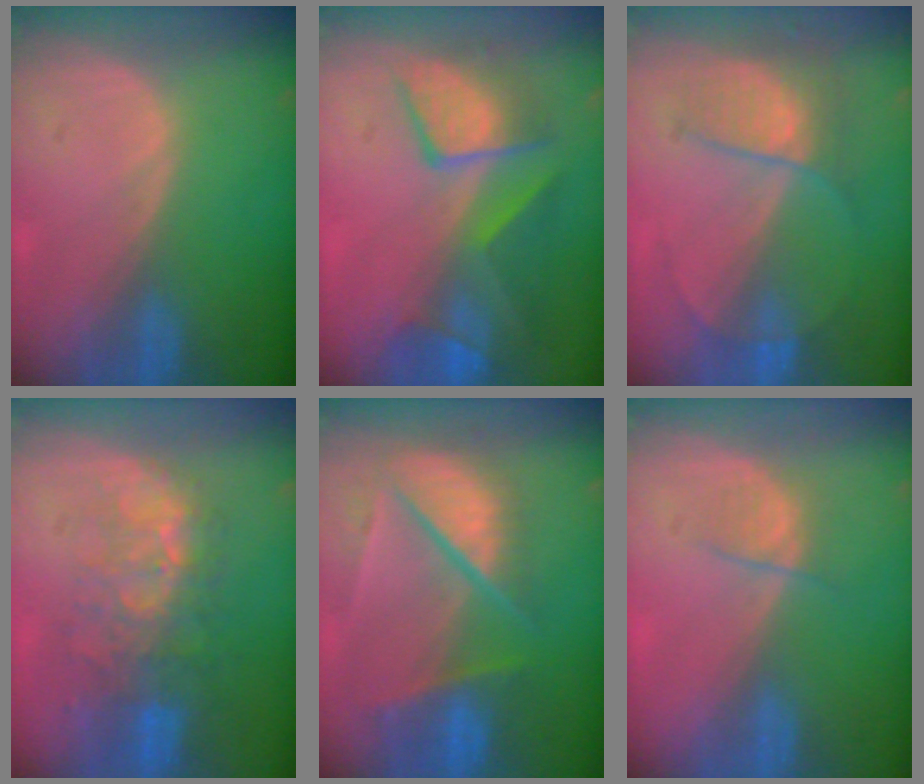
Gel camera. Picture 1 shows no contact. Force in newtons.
{"total": 9.1, "press": 8.5, "slide": 3.2}
{"total": 7.3, "press": 6.2, "slide": 3.8}
{"total": 10.0, "press": 8.6, "slide": 5.2}
{"total": 10.1, "press": 8.6, "slide": 5.3}
{"total": 2.5, "press": 2.3, "slide": 0.9}